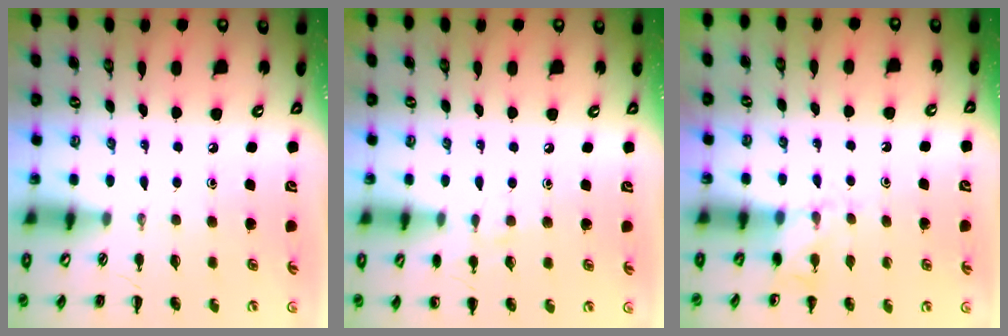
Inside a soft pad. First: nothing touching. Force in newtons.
{"total": 5.9, "press": 5.6, "slide": 1.8}
{"total": 5.8, "press": 5.6, "slide": 1.4}